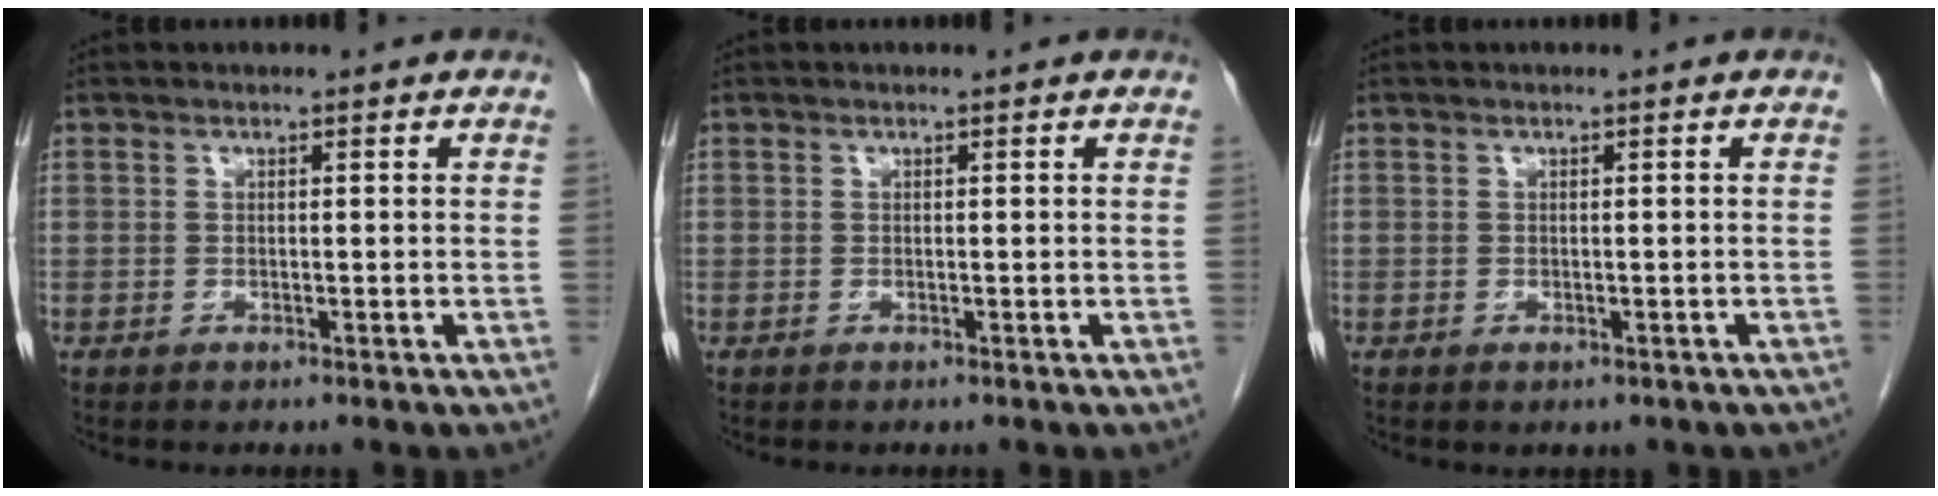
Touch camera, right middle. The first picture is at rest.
{"total": 0.0}
{"total": 1.5, "force": [-1.1, 1.0, 0.6], "torque": [-0.008, -0.001, -0.007]}